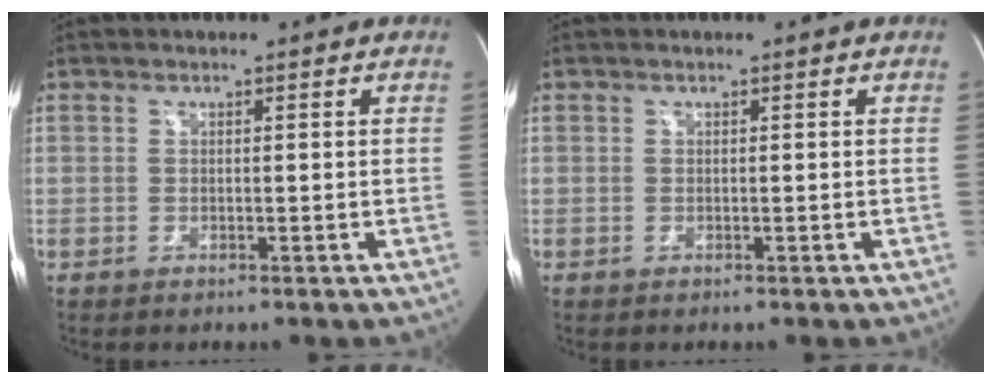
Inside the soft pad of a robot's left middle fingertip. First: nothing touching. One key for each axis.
{"total": 0.0}